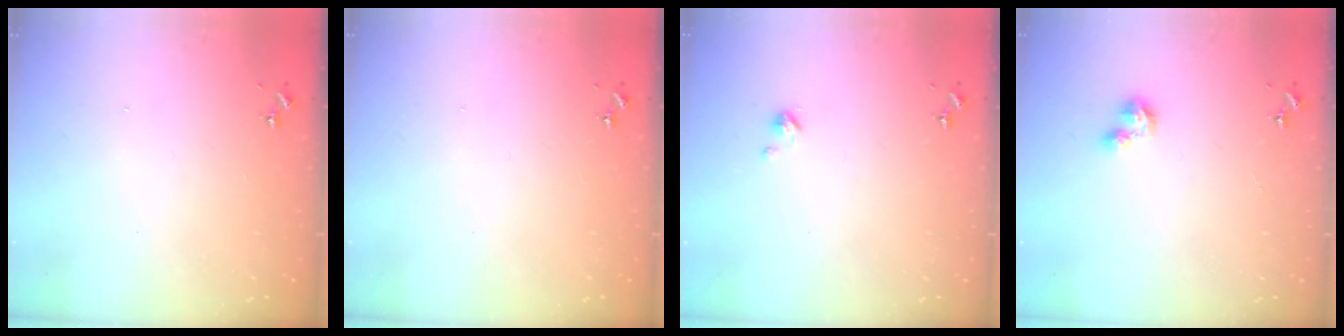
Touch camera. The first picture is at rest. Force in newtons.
{"total": 0.0}
{"total": 3.2, "press": 3.2, "slide": 0.3}
{"total": 2.6, "press": 2.6, "slide": 0.3}